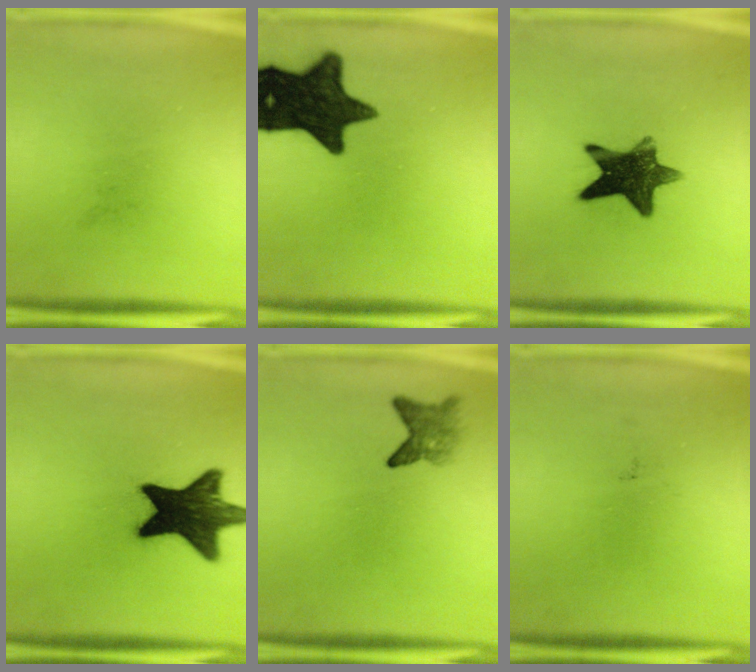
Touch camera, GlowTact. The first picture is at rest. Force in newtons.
{"total": 16.2}
{"total": 12.3}
{"total": 17.5}
{"total": 2.8}
{"total": 0.0}